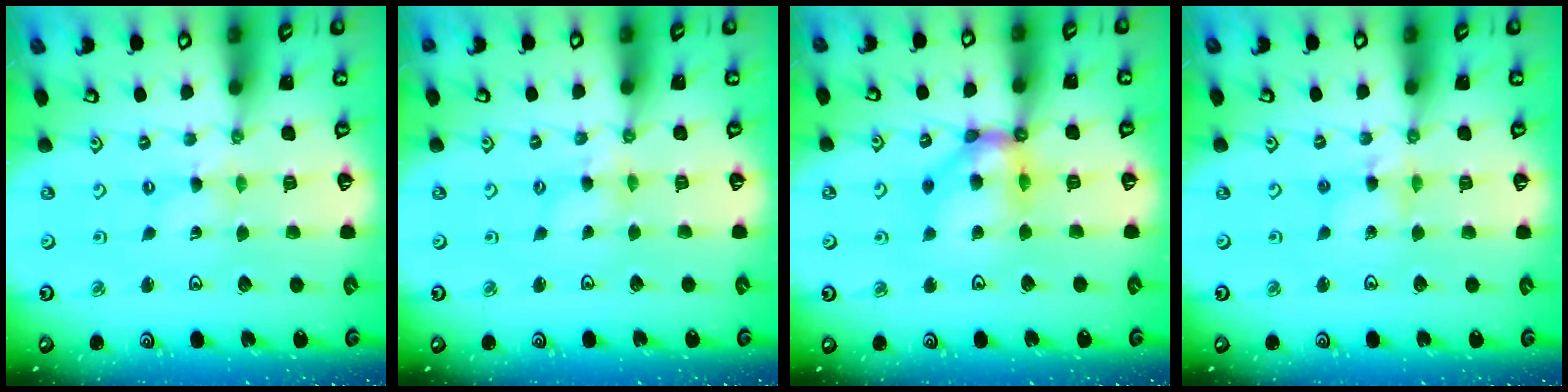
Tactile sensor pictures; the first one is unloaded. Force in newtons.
{"total": 2.5, "press": 2.5, "slide": 0.3}
{"total": 11.9, "press": 11.8, "slide": 1.7}
{"total": 4.7, "press": 4.6, "slide": 0.6}